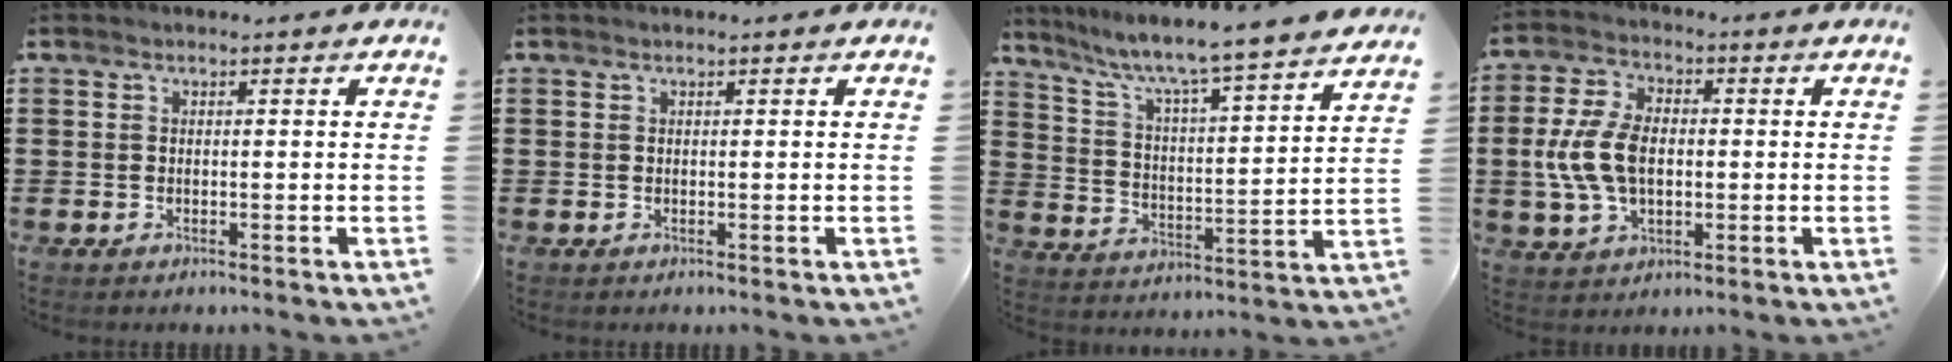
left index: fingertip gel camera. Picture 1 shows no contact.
{"total": 0.0}
{"total": 5.8, "force": [5.2, -0.6, 2.5], "torque": [-0.072, -0.054, 0.079]}
{"total": 9.0, "force": [-0.6, 5.7, 6.9], "torque": [-0.178, 0.004, -0.020]}